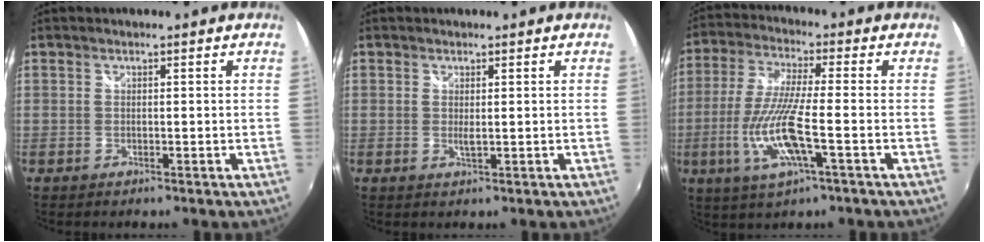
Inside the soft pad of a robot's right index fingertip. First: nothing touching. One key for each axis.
{"total": 1.1, "fx": 0.1, "fy": 0.1, "fz": 1.1, "tx": -0.020, "ty": -0.003, "tz": 0.000}
{"total": 12.9, "fx": -3.9, "fy": 1.8, "fz": 12.1, "tx": -0.256, "ty": -0.016, "tz": -0.072}